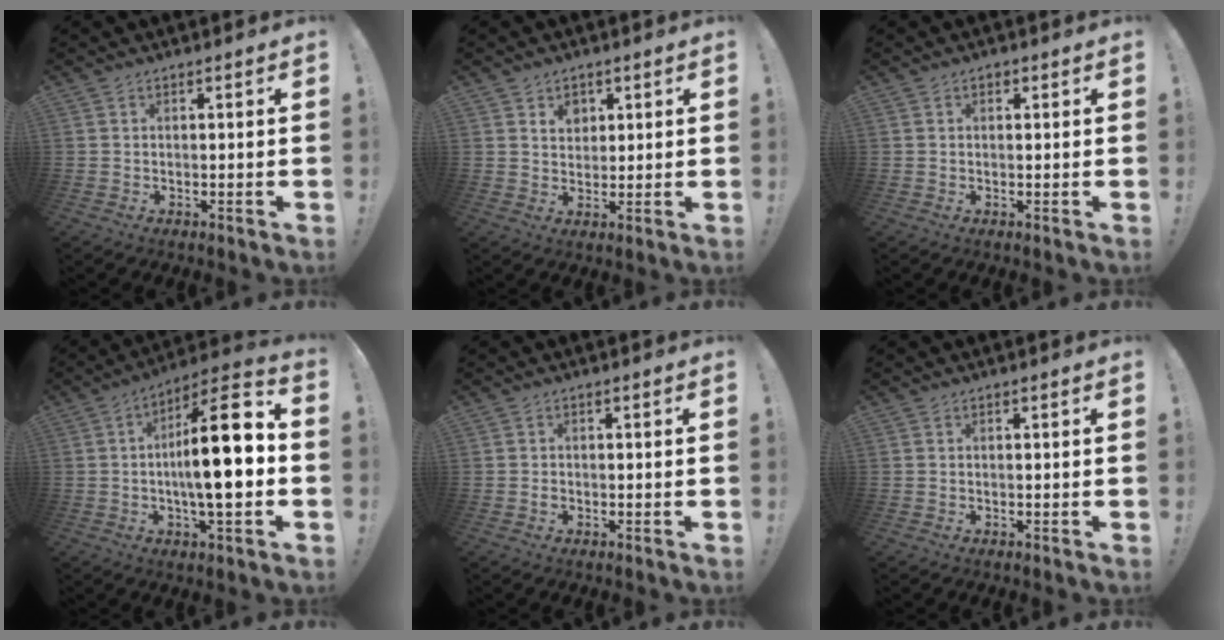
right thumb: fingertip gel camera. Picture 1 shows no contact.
{"total": 4.4, "force": [2.3, 3.5, 1.4], "torque": [-0.015, -0.008, 0.038]}
{"total": 0.8, "force": [0.2, 0.7, 0.3], "torque": [-0.007, 0.002, 0.003]}
{"total": 18.8, "force": [-1.3, 4.9, 18.1], "torque": [-0.293, 0.006, -0.030]}
{"total": 0.8, "force": [-0.5, 0.5, 0.3], "torque": [-0.010, 0.002, -0.008]}
{"total": 0.0}